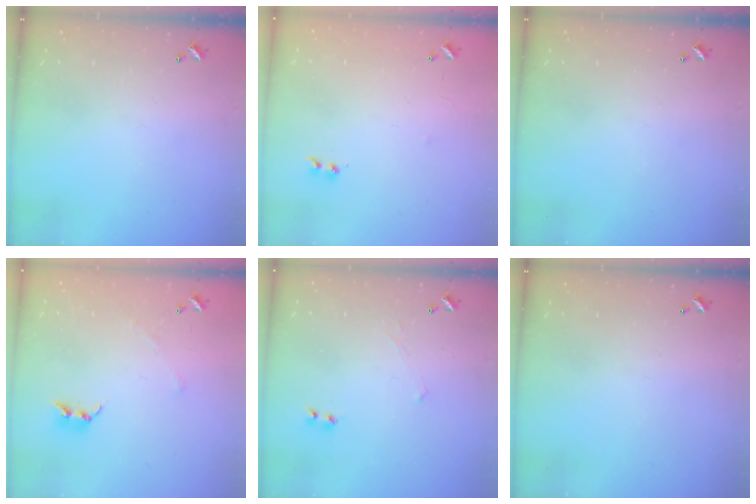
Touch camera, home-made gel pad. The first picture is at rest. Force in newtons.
{"total": 7.3, "press": 7.3, "slide": 0.5}
{"total": 0.0}
{"total": 3.8, "press": 3.7, "slide": 0.9}
{"total": 2.3, "press": 2.3, "slide": 0.2}
{"total": 0.0}